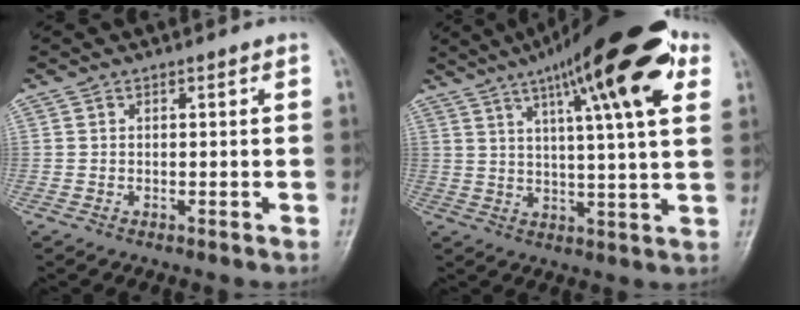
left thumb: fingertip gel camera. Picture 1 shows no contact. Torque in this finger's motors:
{"motor_torque": [0.84, 0.63, 1.54, -1.23, 0.29]}